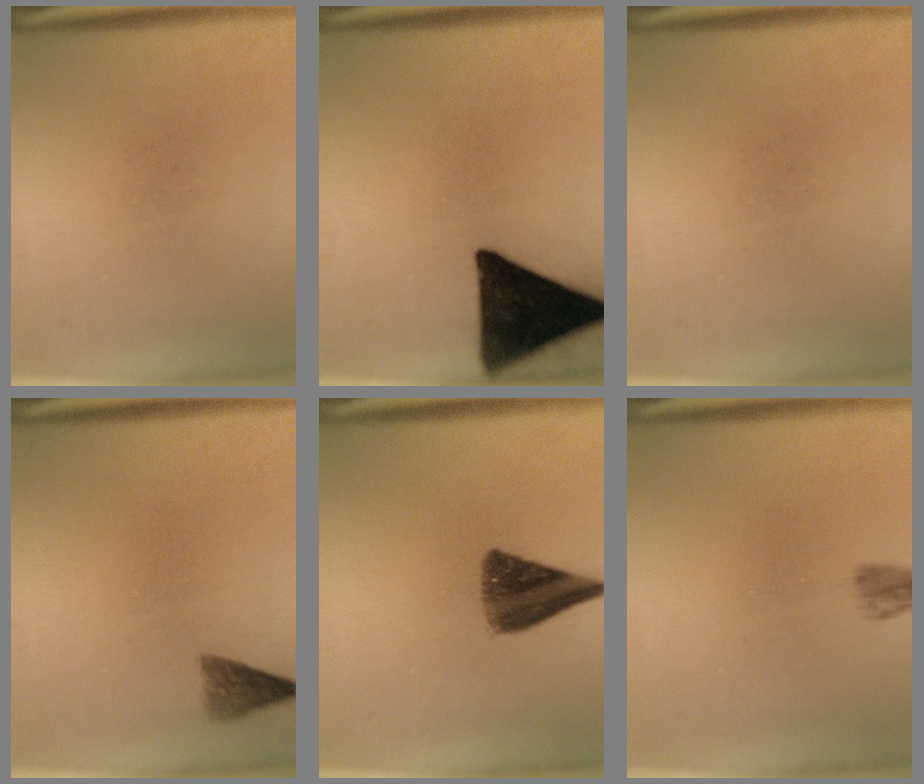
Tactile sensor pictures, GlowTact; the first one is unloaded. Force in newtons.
{"total": 17.7}
{"total": 0.0}
{"total": 2.6}
{"total": 9.0}
{"total": 2.1}